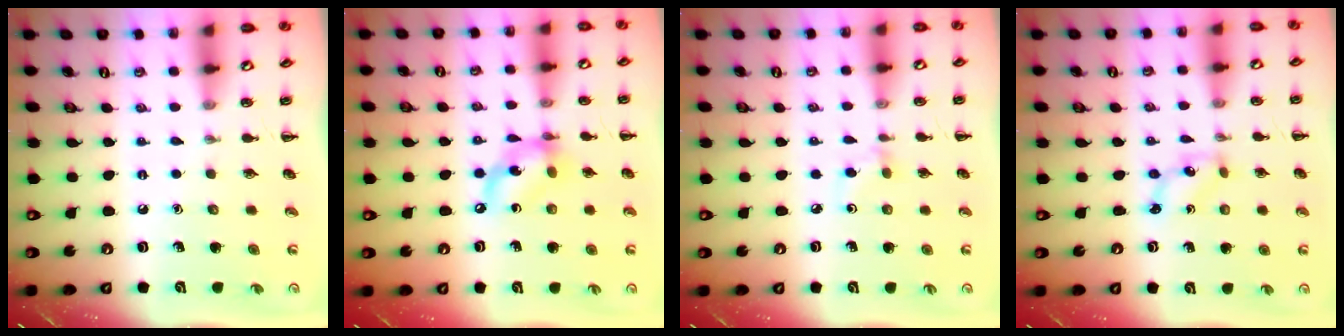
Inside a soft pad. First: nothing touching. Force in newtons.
{"total": 11.0, "press": 10.8, "slide": 2.4}
{"total": 3.5, "press": 3.2, "slide": 1.4}
{"total": 1.9, "press": 1.9, "slide": 0.3}